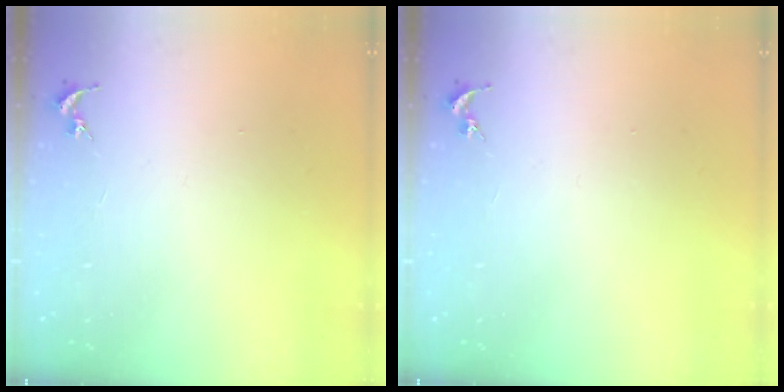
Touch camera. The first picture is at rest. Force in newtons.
{"total": 0.0}